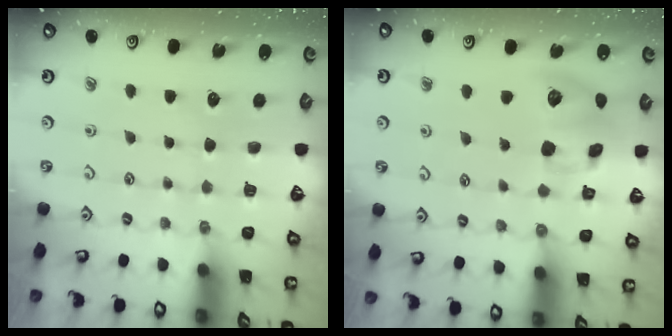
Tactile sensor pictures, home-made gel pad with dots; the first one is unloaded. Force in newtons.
{"total": 12.8, "press": 12.7, "slide": 2.0}